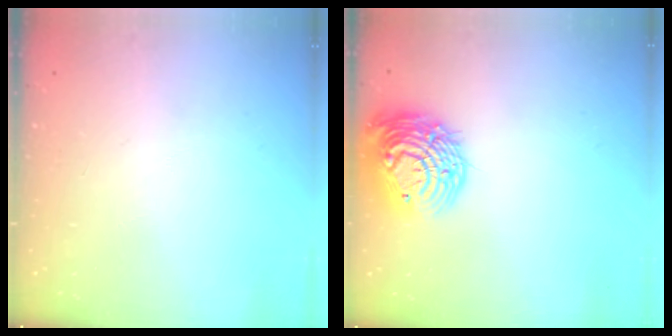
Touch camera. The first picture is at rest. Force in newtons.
{"total": 16.1, "press": 16.1, "slide": 1.0}